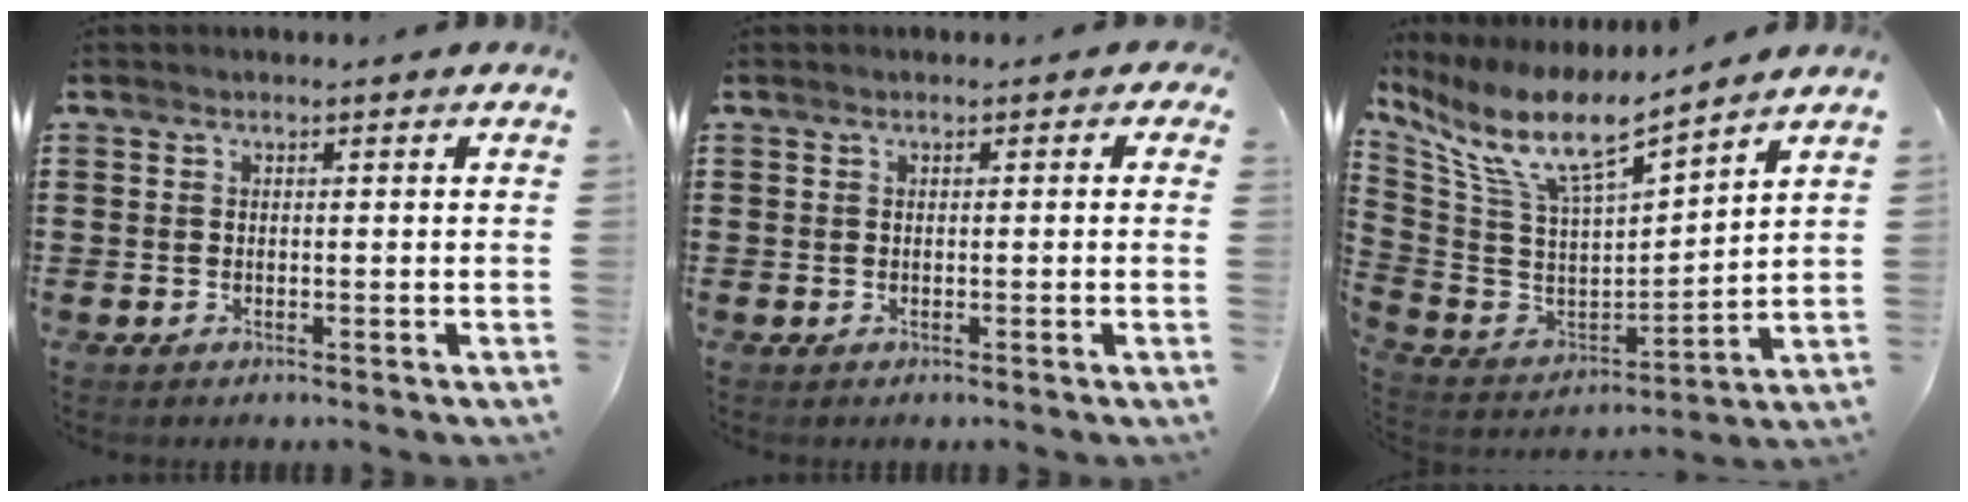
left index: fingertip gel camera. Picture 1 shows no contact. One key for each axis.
{"total": 0.5, "fx": 0.1, "fy": 0.3, "fz": 0.3, "tx": -0.008, "ty": 0.004, "tz": 0.001}
{"total": 10.7, "fx": 7.8, "fy": 2.3, "fz": 7.0, "tx": -0.167, "ty": -0.053, "tz": 0.133}